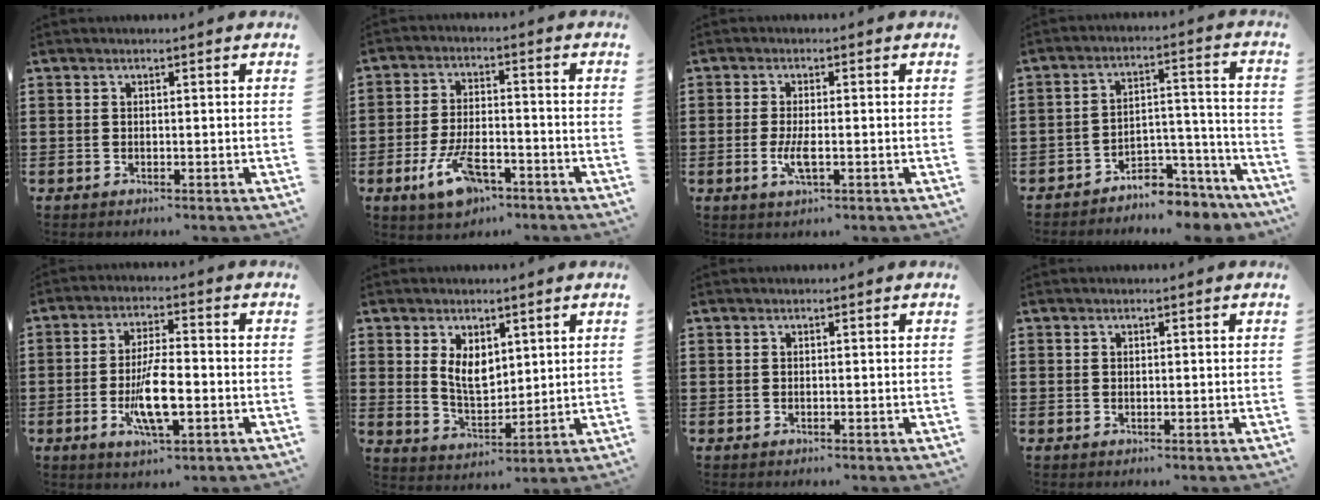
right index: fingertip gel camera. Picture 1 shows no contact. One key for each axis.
{"total": 8.6, "fx": -4.5, "fy": 3.7, "fz": 6.3, "tx": -0.136, "ty": 0.001, "tz": -0.082}
{"total": 3.6, "fx": -0.9, "fy": 0.9, "fz": 3.3, "tx": -0.070, "ty": -0.005, "tz": -0.020}
{"total": 5.5, "fx": -5.2, "fy": 1.4, "fz": 1.1, "tx": -0.017, "ty": 0.015, "tz": -0.102}
{"total": 8.6, "fx": -2.1, "fy": 2.7, "fz": 7.8, "tx": -0.155, "ty": -0.009, "tz": -0.037}
{"total": 5.5, "fx": 2.3, "fy": 3.3, "fz": 3.7, "tx": -0.074, "ty": 0.001, "tz": 0.041}
{"total": 0.0}
{"total": 0.0}